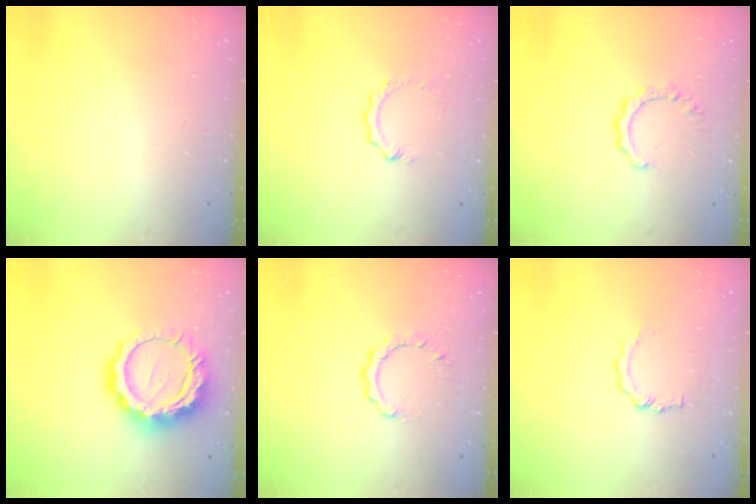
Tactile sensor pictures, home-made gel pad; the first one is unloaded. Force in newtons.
{"total": 2.8, "press": 2.8, "slide": 0.4}
{"total": 4.1, "press": 4.1, "slide": 0.3}
{"total": 15.4, "press": 15.4, "slide": 1.1}
{"total": 4.0, "press": 4.0, "slide": 0.4}
{"total": 4.8, "press": 4.7, "slide": 0.4}